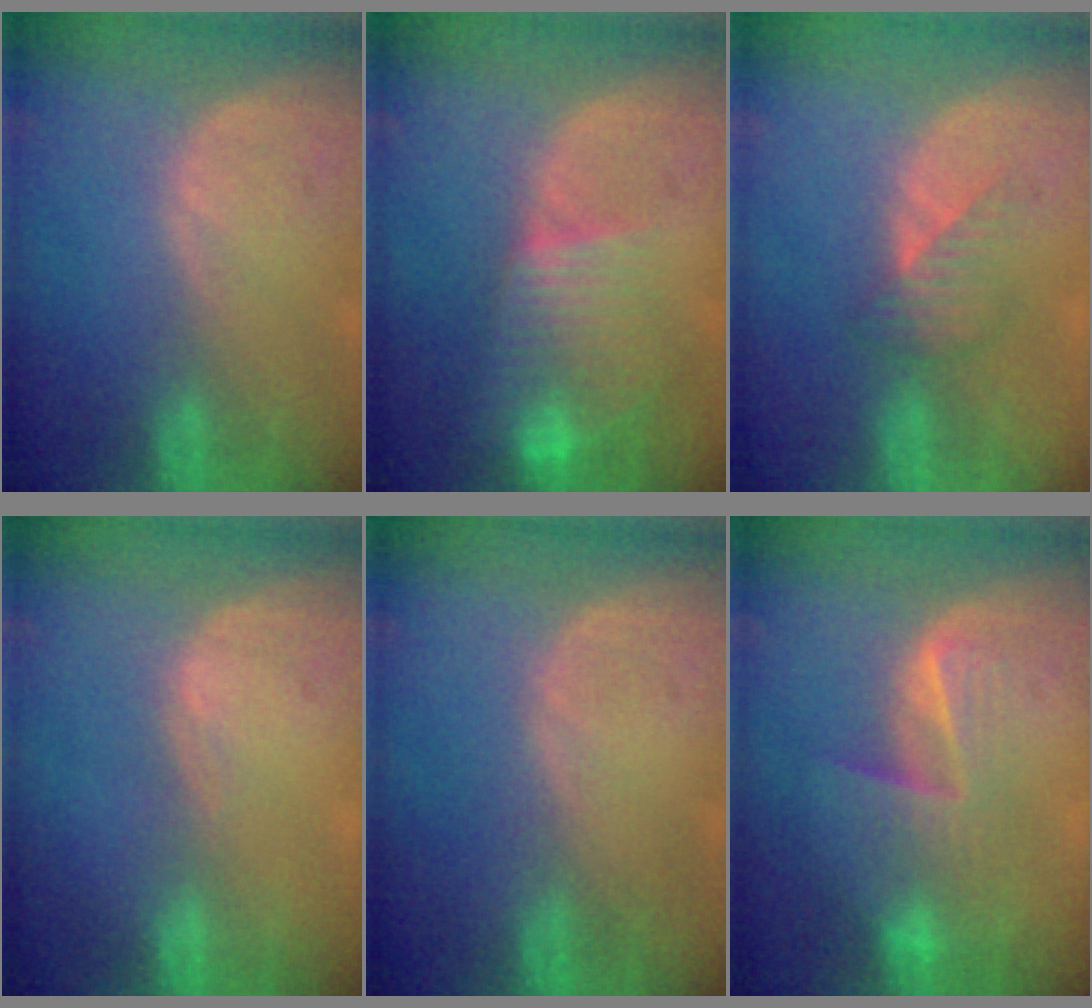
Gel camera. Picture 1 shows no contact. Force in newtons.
{"total": 8.1, "press": 7.0, "slide": 4.2}
{"total": 3.5, "press": 3.2, "slide": 1.4}
{"total": 0.6, "press": 0.5, "slide": 0.4}
{"total": 0.0}
{"total": 6.6, "press": 6.2, "slide": 2.1}